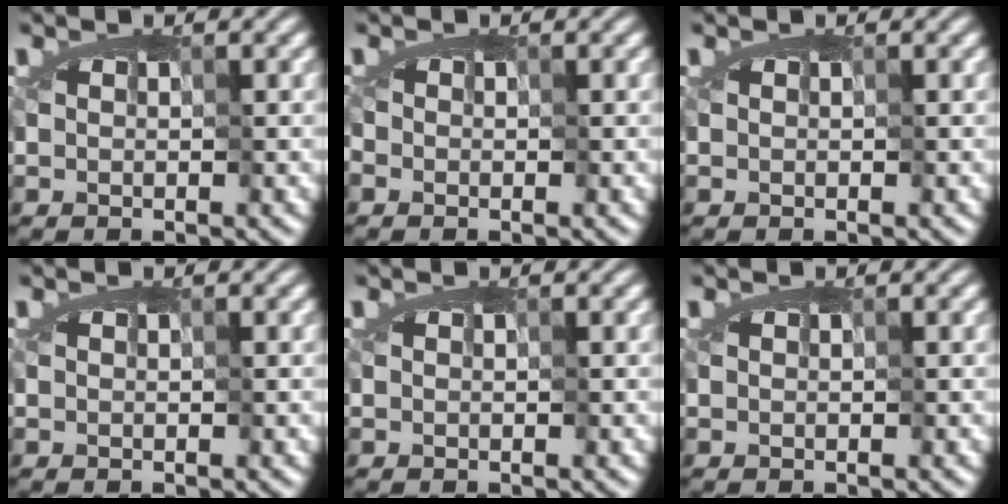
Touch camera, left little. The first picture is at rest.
{"total": 0.6, "force": [0.4, 0.5, 0.2], "torque": [-0.010, -0.002, 0.007]}
{"total": 0.0}
{"total": 0.0}
{"total": 0.0}
{"total": 0.0}